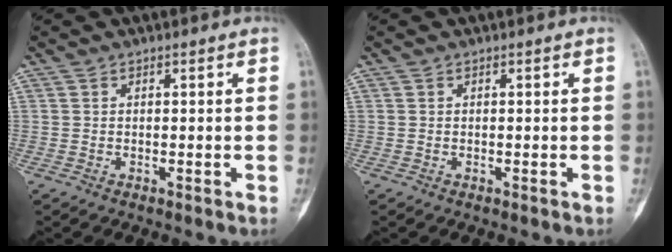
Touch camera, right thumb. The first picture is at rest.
{"total": 0.0}